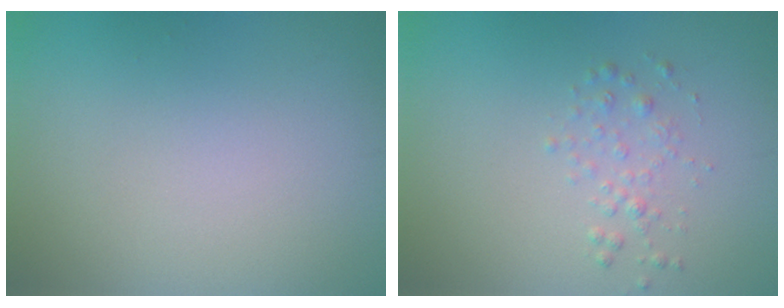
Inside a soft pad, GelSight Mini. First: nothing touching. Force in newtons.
{"total": 1.3, "press": 1.3, "slide": 0.0}